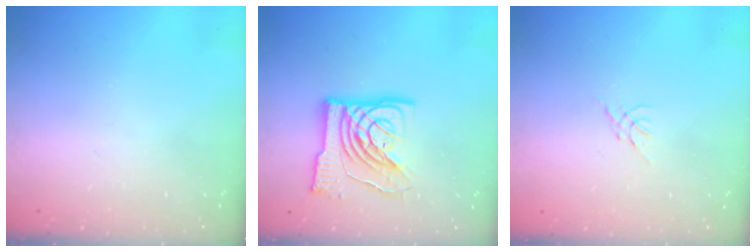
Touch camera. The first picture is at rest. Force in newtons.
{"total": 13.9, "press": 13.8, "slide": 1.8}
{"total": 0.5, "press": 0.4, "slide": 0.3}